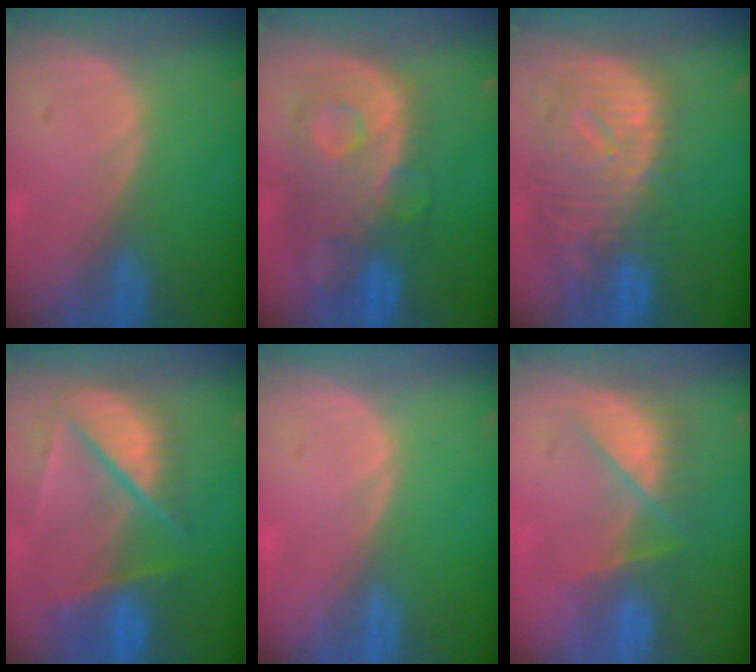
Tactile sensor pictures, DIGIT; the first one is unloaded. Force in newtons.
{"total": 11.1, "press": 9.7, "slide": 5.5}
{"total": 12.3, "press": 10.6, "slide": 6.1}
{"total": 9.7, "press": 8.3, "slide": 5.0}
{"total": 0.0}
{"total": 7.3, "press": 6.9, "slide": 2.4}